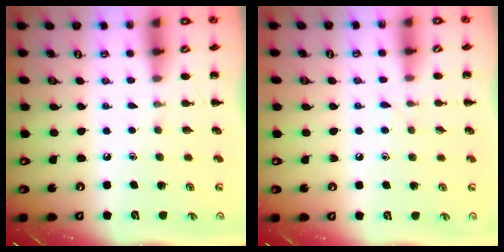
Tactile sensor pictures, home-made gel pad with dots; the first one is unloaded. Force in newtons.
{"total": 4.8, "press": 4.4, "slide": 1.9}